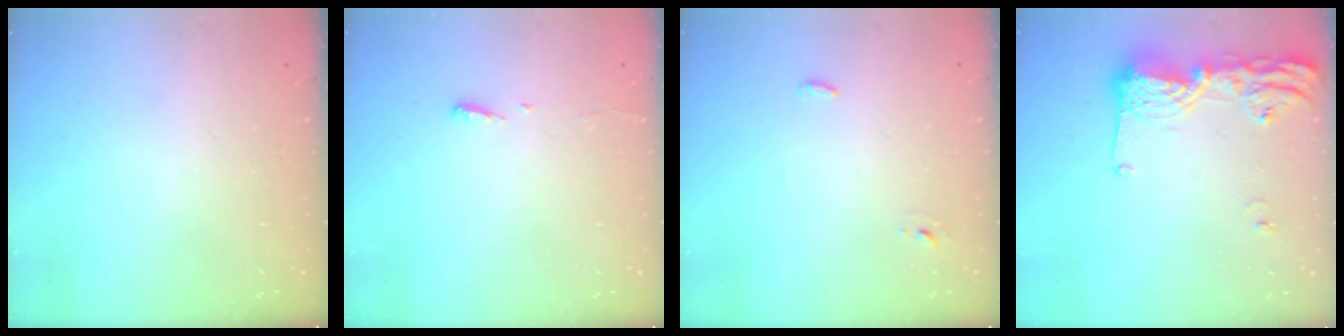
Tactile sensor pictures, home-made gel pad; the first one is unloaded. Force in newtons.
{"total": 6.5, "press": 2.8, "slide": 5.8}
{"total": 3.0, "press": 2.8, "slide": 1.2}
{"total": 15.5, "press": 15.3, "slide": 2.2}